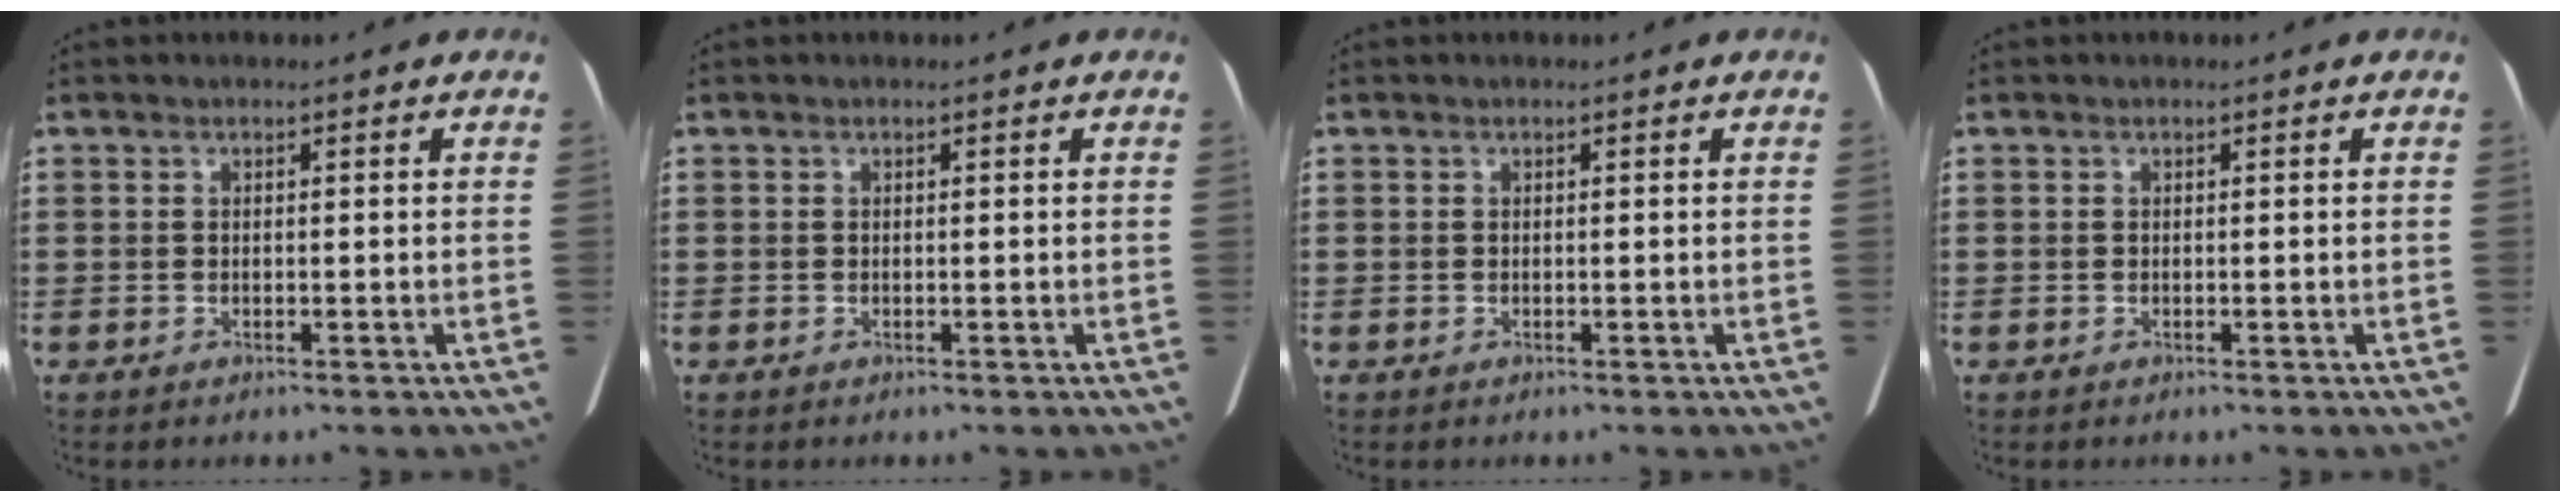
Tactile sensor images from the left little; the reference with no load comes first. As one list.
[{"total": 0.0}, {"total": 0.0}, {"total": 0.0}]